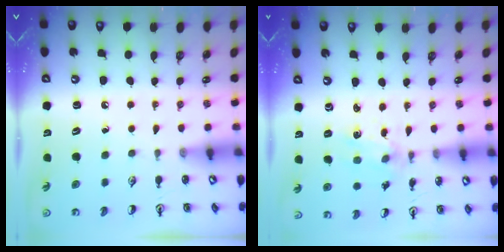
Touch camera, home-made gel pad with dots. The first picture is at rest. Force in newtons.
{"total": 2.4, "press": 2.2, "slide": 0.8}